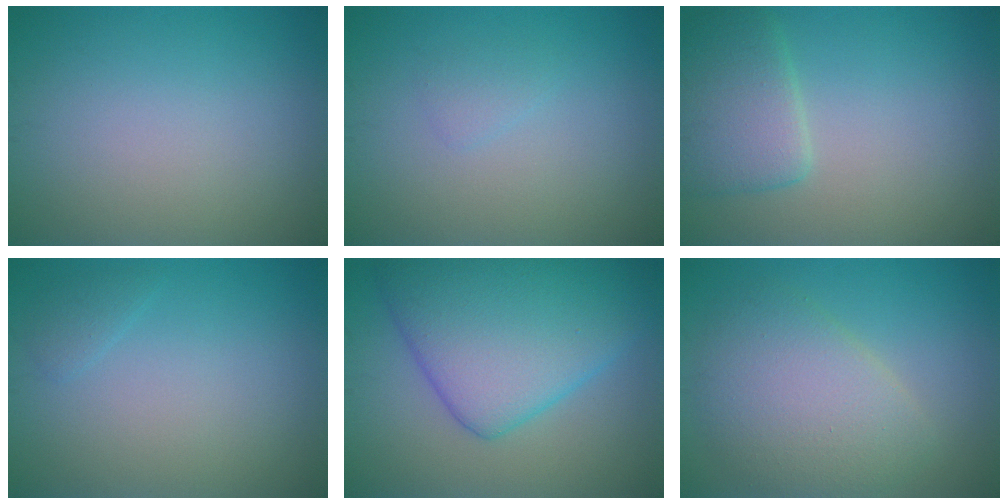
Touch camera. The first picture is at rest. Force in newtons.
{"total": 0.9, "press": 0.9, "slide": 0.1}
{"total": 4.2, "press": 4.2, "slide": 0.2}
{"total": 0.9, "press": 0.9, "slide": 0.1}
{"total": 9.8, "press": 9.8, "slide": 0.4}
{"total": 5.7, "press": 5.7, "slide": 0.3}